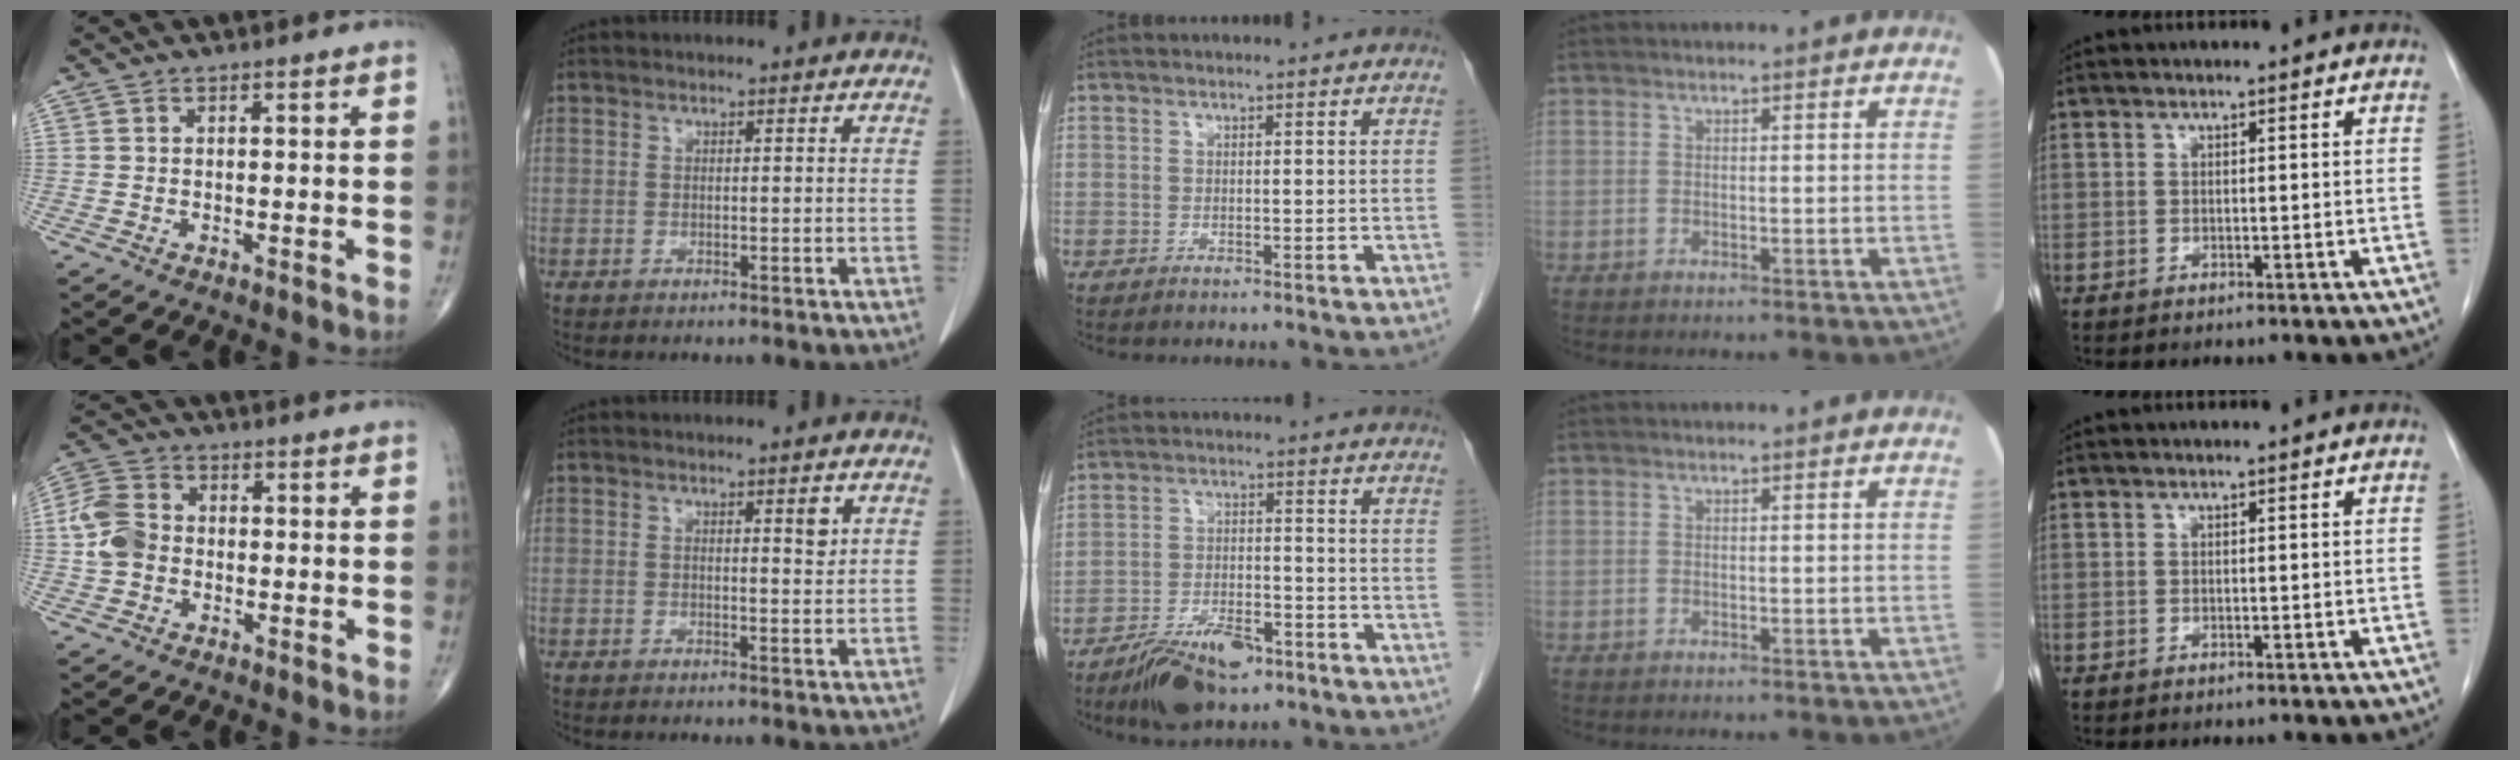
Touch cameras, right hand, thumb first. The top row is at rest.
{"thumb": {"total": 7.4, "force": [-0.9, 5.7, 4.5], "torque": [-0.090, 0.020, -0.029]}, "index": {"total": 2.0, "force": [0.9, 0.4, 1.7], "torque": [-0.025, -0.004, 0.012]}, "middle": {"total": 8.3, "force": [-5.7, 2.8, 5.3], "torque": [-0.098, -0.007, -0.099]}}